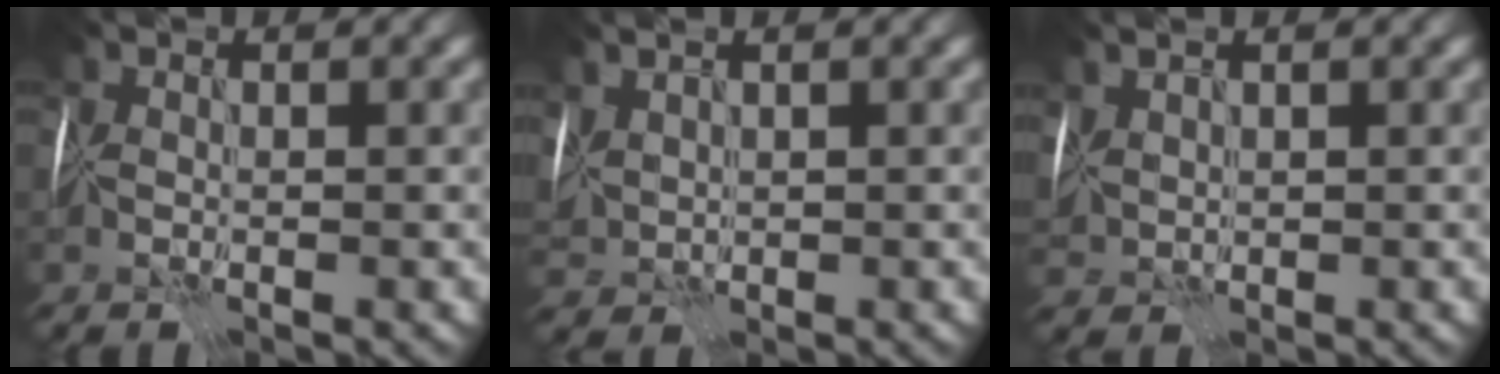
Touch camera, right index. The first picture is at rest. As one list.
[{"total": 2.8, "force": [1.4, 1.8, 1.6], "torque": [-0.048, 0.008, 0.037]}, {"total": 2.3, "force": [1.4, 1.5, 1.2], "torque": [-0.036, 0.009, 0.034]}]